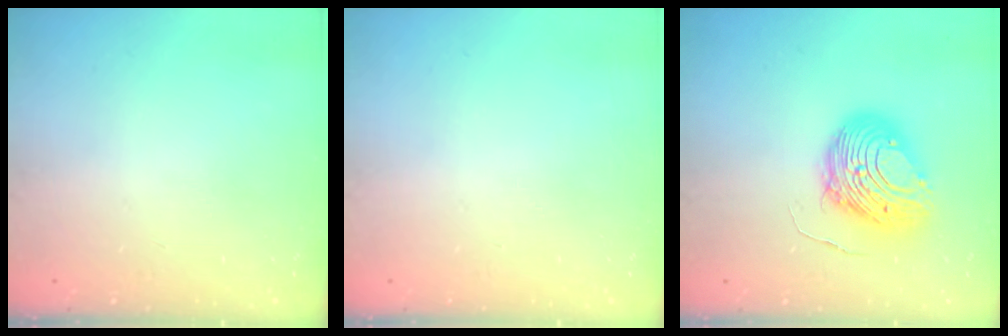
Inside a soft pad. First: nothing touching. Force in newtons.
{"total": 0.0}
{"total": 10.6, "press": 10.5, "slide": 1.4}